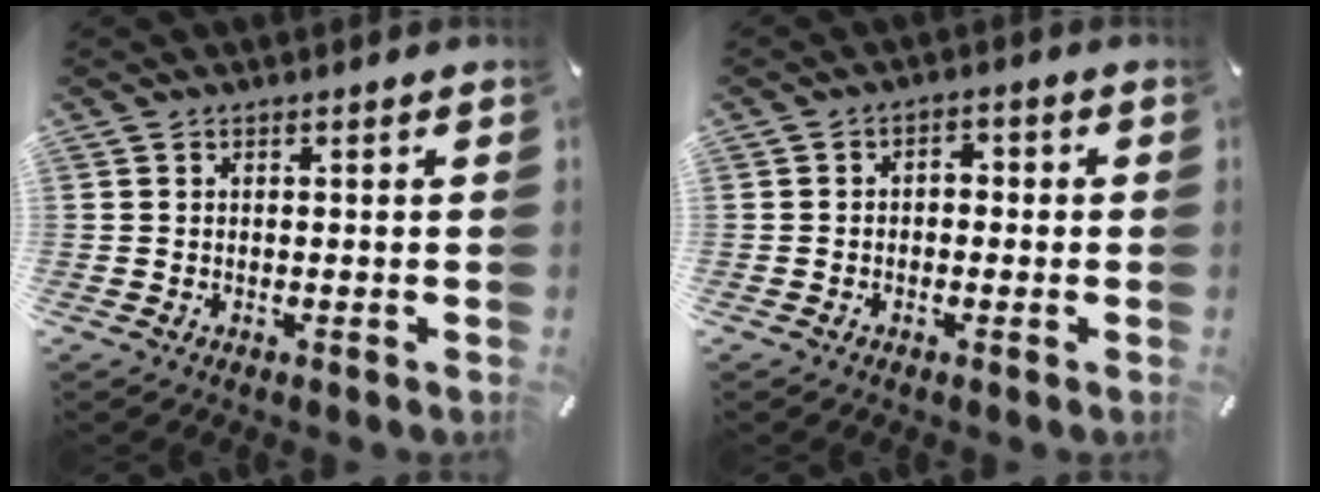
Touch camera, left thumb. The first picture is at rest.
{"total": 2.7, "force": [-1.3, 1.9, 1.4], "torque": [-0.027, 0.015, -0.028]}